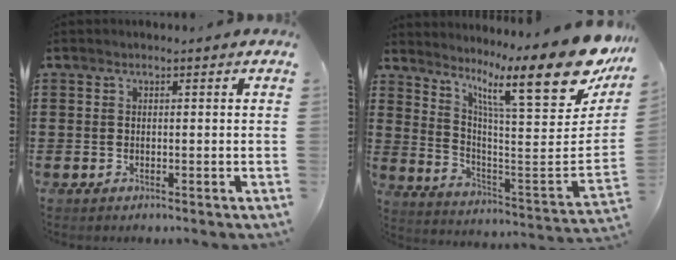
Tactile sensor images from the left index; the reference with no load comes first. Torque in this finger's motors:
{"motor_torque": [1.10, -1.04, 0.47, 0.21]}